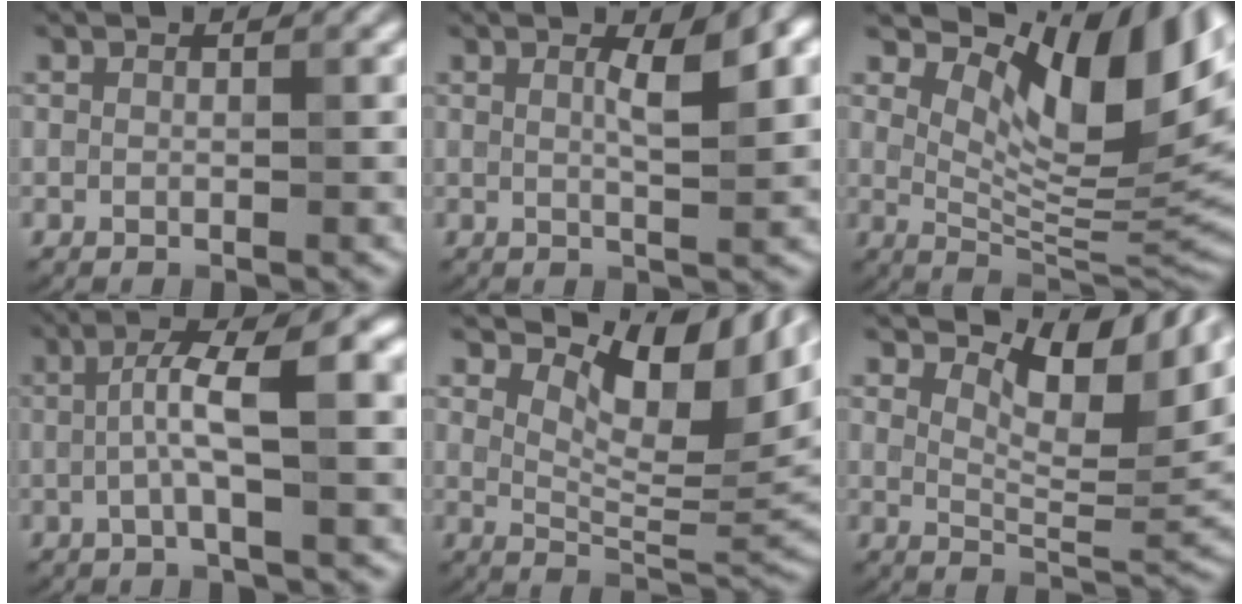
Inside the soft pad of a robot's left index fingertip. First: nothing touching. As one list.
[{"total": 3.5, "force": [1.1, 0.7, 3.2], "torque": [-0.046, 0.003, 0.016]}, {"total": 12.1, "force": [5.4, 5.1, 9.6], "torque": [-0.135, -0.003, 0.096]}, {"total": 5.6, "force": [0.0, 1.0, 5.6], "torque": [-0.098, 0.018, -0.007]}, {"total": 10.2, "force": [4.7, 4.4, 7.9], "torque": [-0.120, 0.000, 0.084]}, {"total": 9.3, "force": [4.6, 3.9, 7.1], "torque": [-0.106, 0.005, 0.079]}]